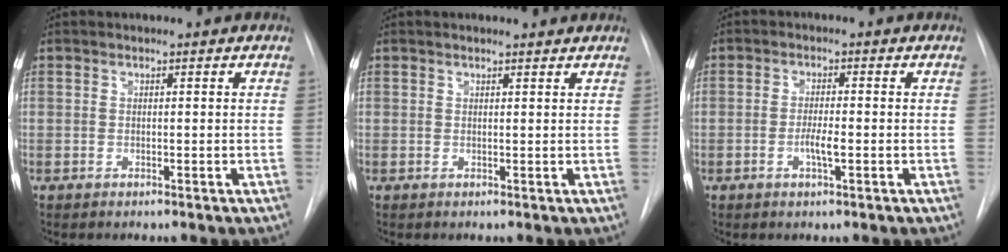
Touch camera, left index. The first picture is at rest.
{"total": 1.1, "force": [1.1, 0.1, 0.2], "torque": [-0.011, 0.001, 0.010]}
{"total": 3.1, "force": [-1.4, 0.3, 2.7], "torque": [-0.052, -0.005, -0.023]}